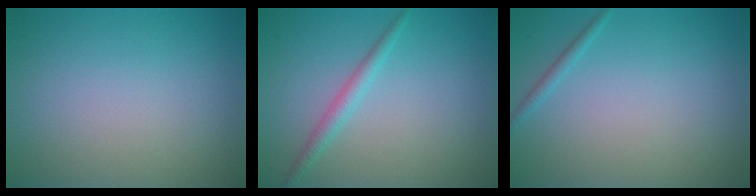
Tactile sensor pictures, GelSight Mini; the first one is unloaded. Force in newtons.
{"total": 1.7, "press": 1.7, "slide": 0.1}
{"total": 0.8, "press": 0.8, "slide": 0.0}